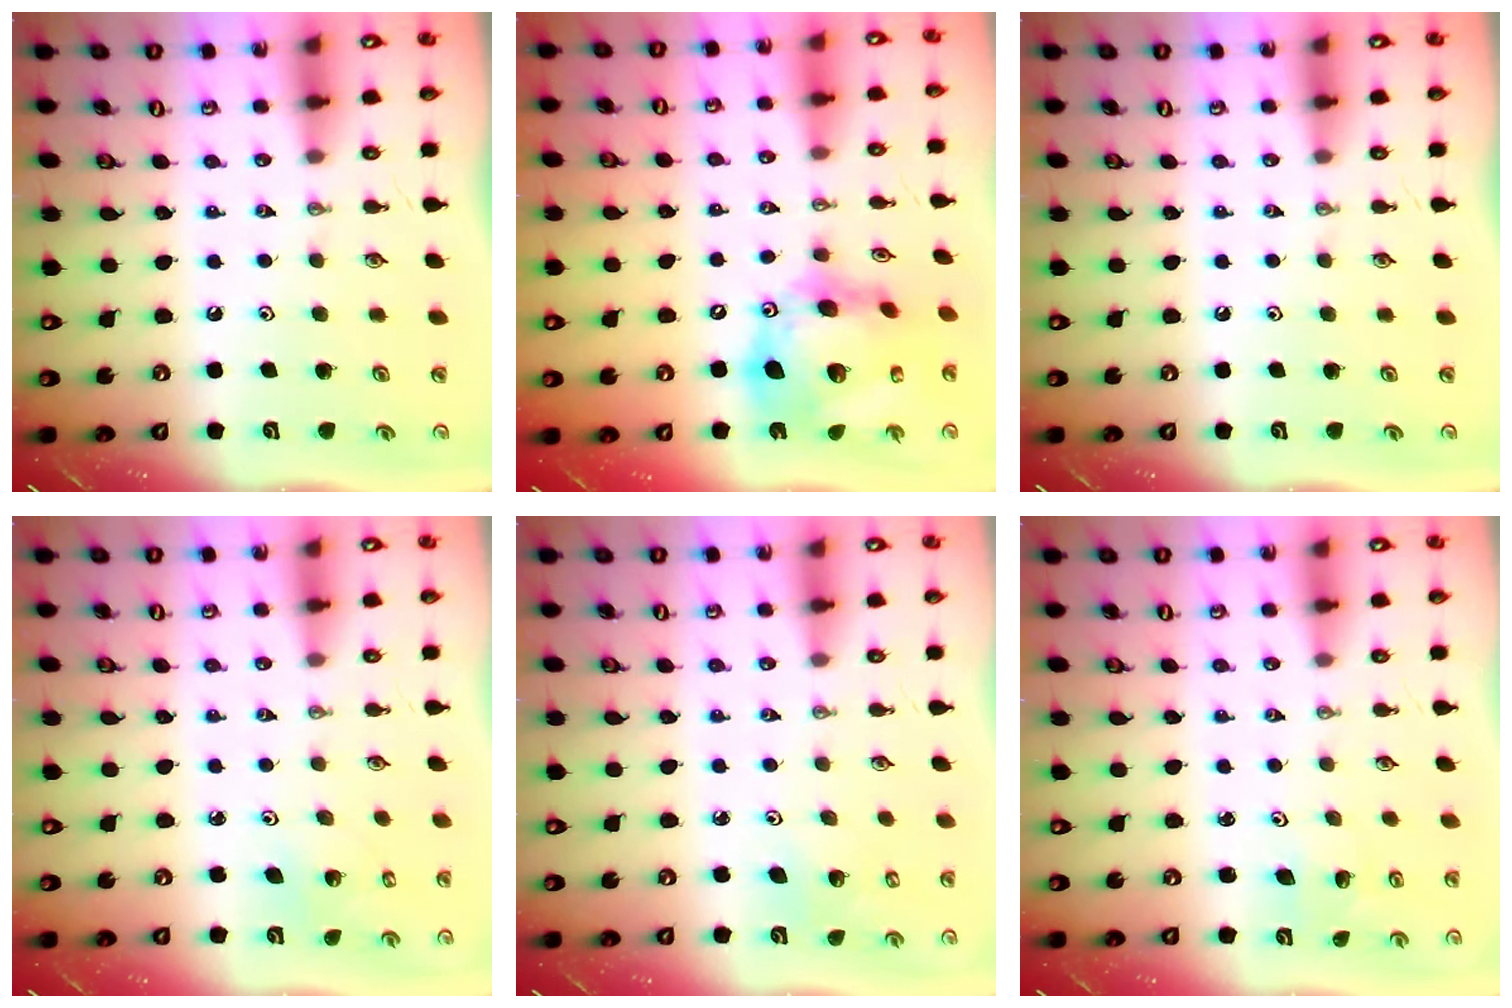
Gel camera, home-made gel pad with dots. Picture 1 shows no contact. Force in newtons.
{"total": 20.9, "press": 20.8, "slide": 2.3}
{"total": 0.0}
{"total": 2.3, "press": 2.3, "slide": 0.2}
{"total": 4.2, "press": 4.1, "slide": 0.9}
{"total": 1.5, "press": 1.5, "slide": 0.1}